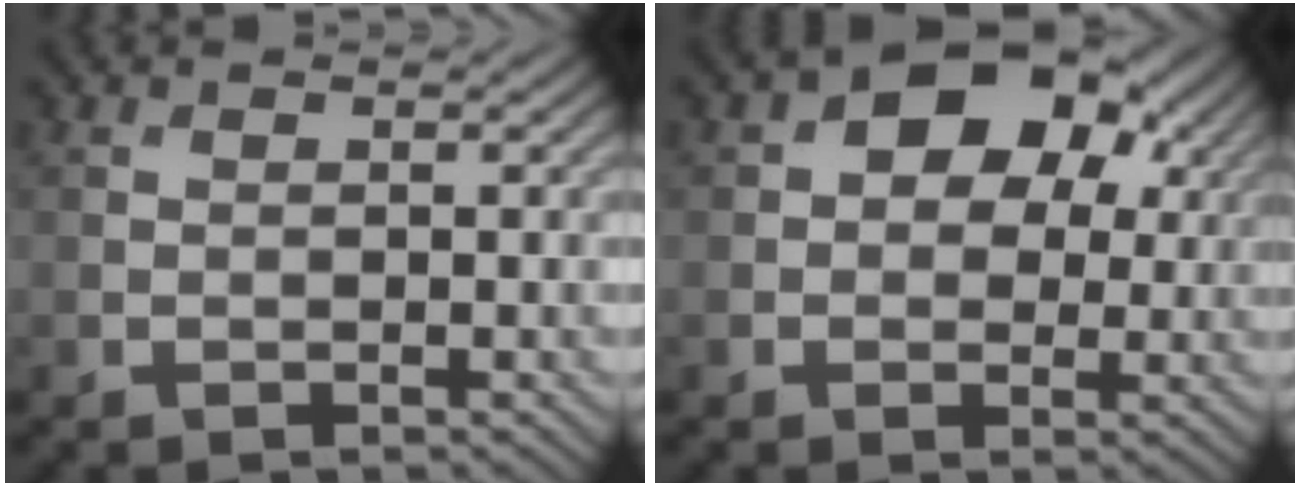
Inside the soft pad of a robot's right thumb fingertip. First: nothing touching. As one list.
[{"total": 8.9, "force": [2.8, 6.0, 5.9], "torque": [-0.081, 0.005, 0.033]}]